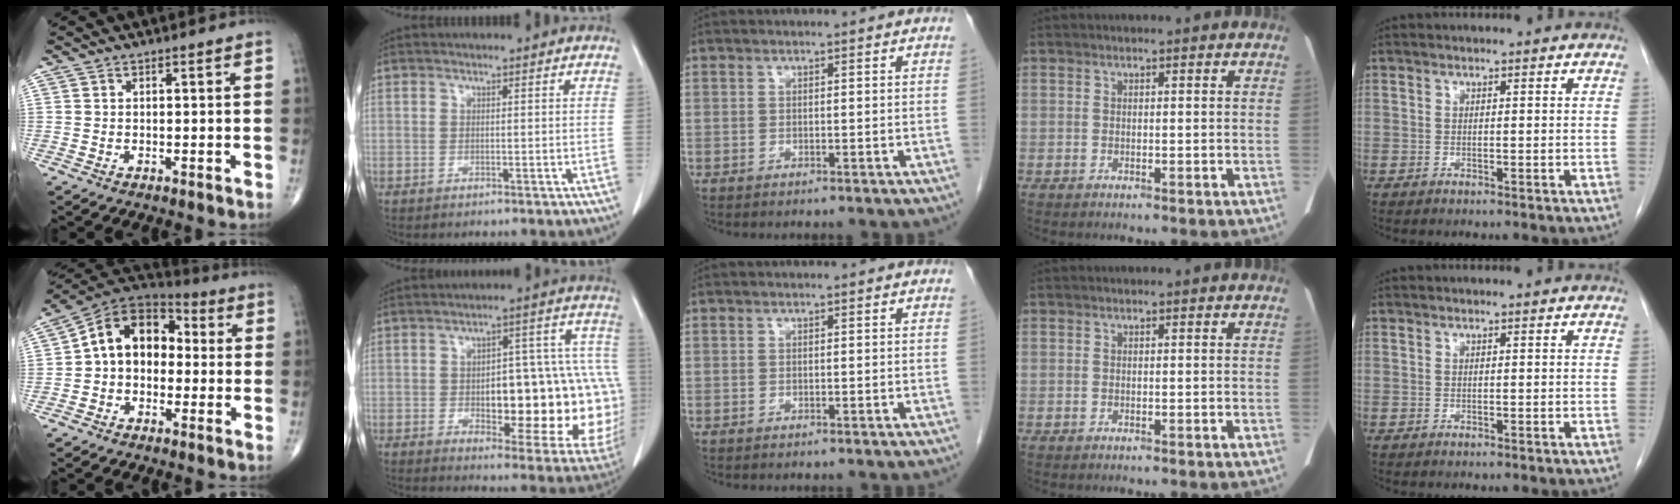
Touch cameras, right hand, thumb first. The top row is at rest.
{"thumb": {"total": 12.8, "force": [0.1, 9.4, 8.7], "torque": [-0.107, 0.043, -0.016]}, "index": {"total": 23.5, "force": [-2.5, 8.4, 21.8], "torque": [-0.197, 0.039, -0.003]}}